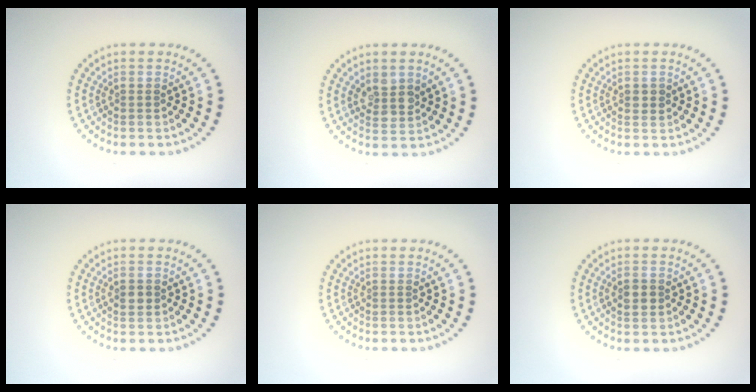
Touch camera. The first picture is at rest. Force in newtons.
{"total": 2.2, "press": 2.0, "slide": 1.0}
{"total": 1.1, "press": 1.1, "slide": 0.0}
{"total": 1.3, "press": 1.3, "slide": 0.0}
{"total": 0.0}
{"total": 1.8, "press": 1.8, "slide": 0.0}